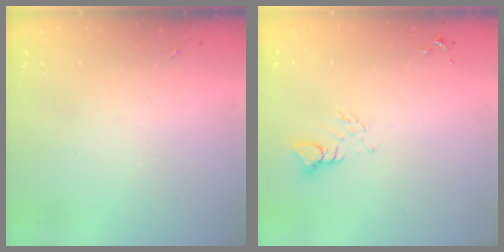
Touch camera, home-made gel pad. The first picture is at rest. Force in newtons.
{"total": 4.6, "press": 4.6, "slide": 0.2}